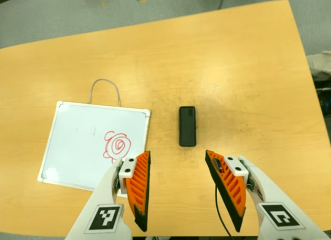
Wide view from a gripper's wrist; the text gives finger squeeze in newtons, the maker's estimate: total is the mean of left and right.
{"total": 0.0}